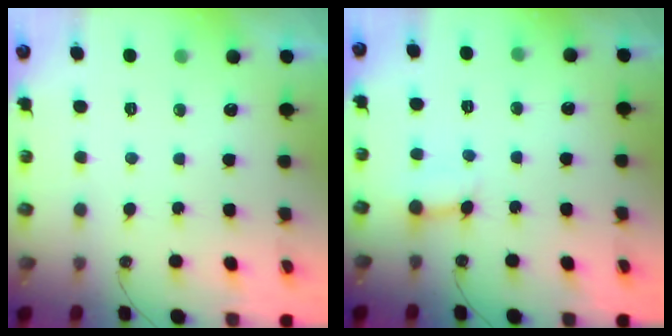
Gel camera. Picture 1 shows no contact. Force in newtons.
{"total": 3.3, "press": 3.3, "slide": 0.4}